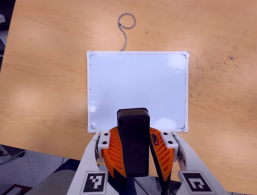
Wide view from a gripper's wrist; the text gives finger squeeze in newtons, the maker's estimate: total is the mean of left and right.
{"total": 11.0, "left": 10.4, "right": 11.5}